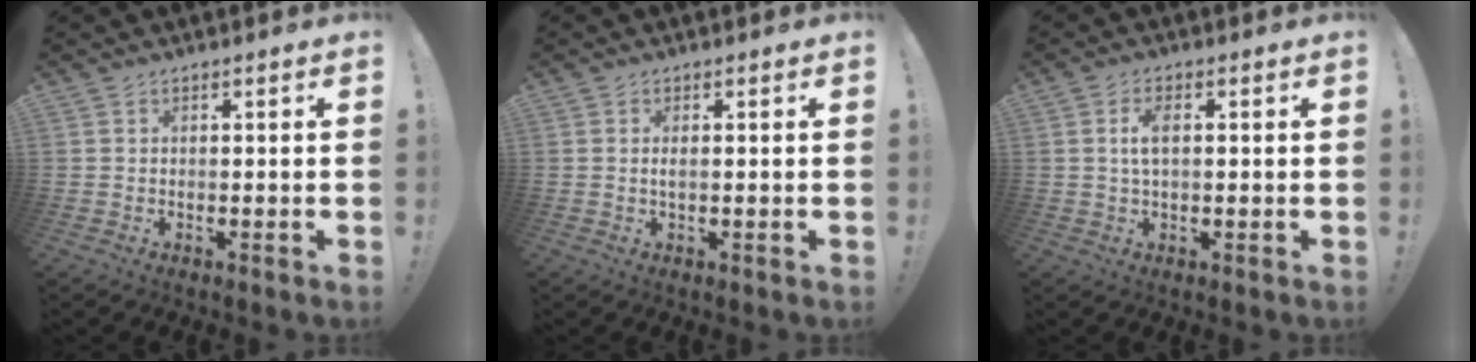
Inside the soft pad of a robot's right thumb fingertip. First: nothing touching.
{"total": 1.1, "force": [0.0, 0.1, 1.0], "torque": [-0.014, -0.003, -0.001]}
{"total": 4.8, "force": [0.7, 2.2, 4.2], "torque": [-0.065, 0.002, 0.010]}